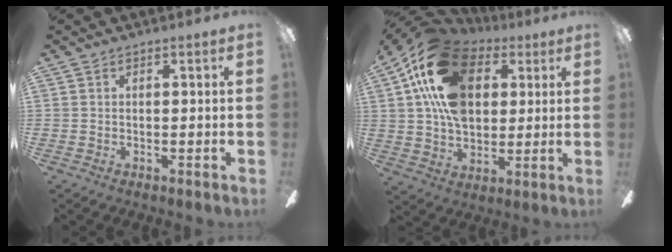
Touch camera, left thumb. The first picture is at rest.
{"total": 21.2, "force": [7.1, 14.4, 13.8], "torque": [-0.260, -0.004, 0.126]}